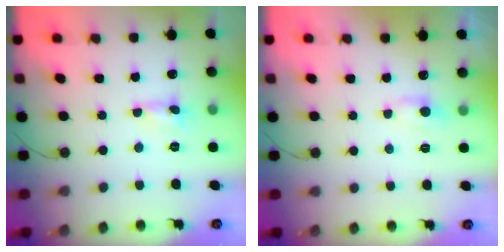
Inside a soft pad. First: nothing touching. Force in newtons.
{"total": 4.6, "press": 4.5, "slide": 0.6}